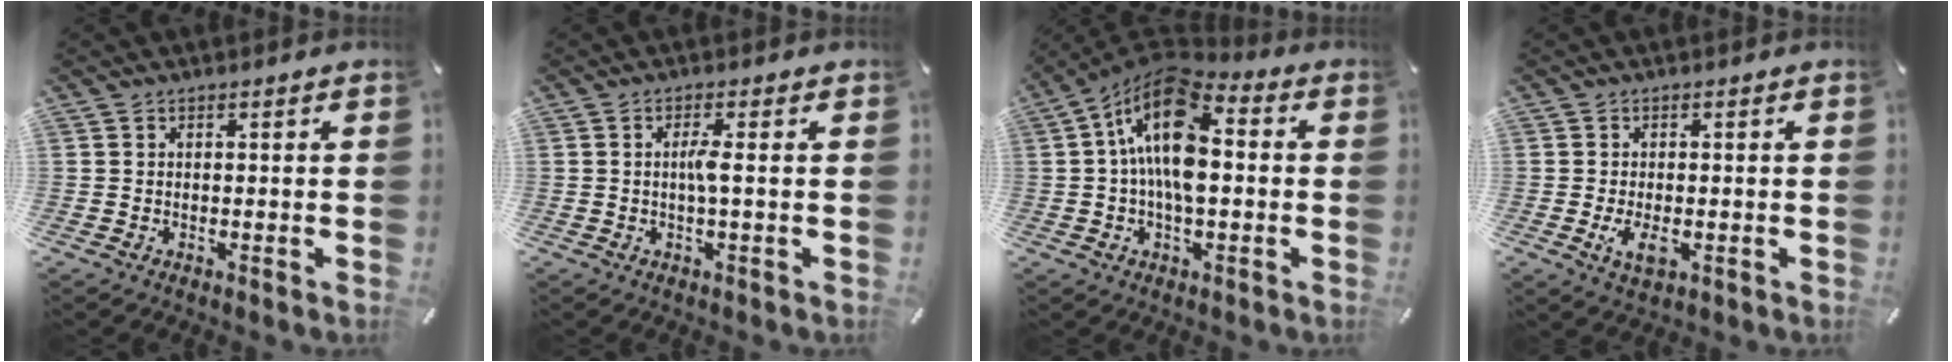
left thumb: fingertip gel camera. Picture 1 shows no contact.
{"total": 3.5, "force": [0.0, 0.4, 3.5], "torque": [-0.068, -0.003, -0.002]}
{"total": 15.4, "force": [1.6, 8.0, 13.0], "torque": [-0.248, -0.010, 0.027]}
{"total": 4.3, "force": [-1.1, 2.3, 3.5], "torque": [-0.087, -0.005, -0.022]}